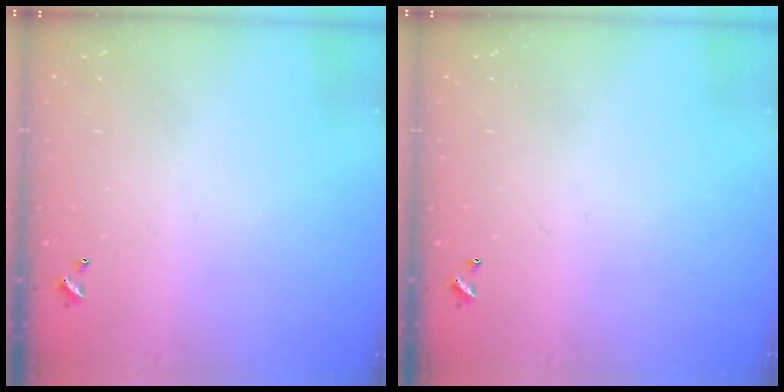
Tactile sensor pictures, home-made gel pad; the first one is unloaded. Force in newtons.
{"total": 0.0}